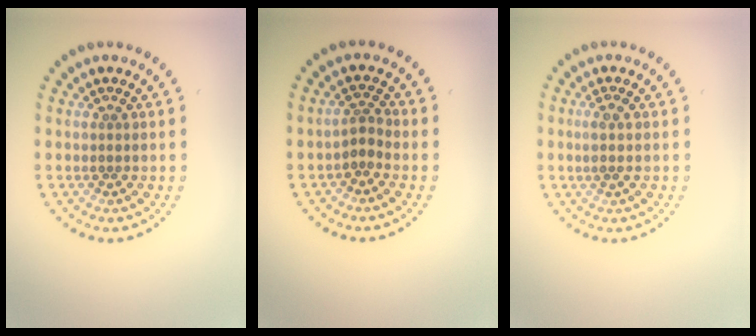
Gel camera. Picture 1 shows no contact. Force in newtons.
{"total": 1.8, "press": 1.3, "slide": 1.3}
{"total": 1.5, "press": 1.3, "slide": 0.8}